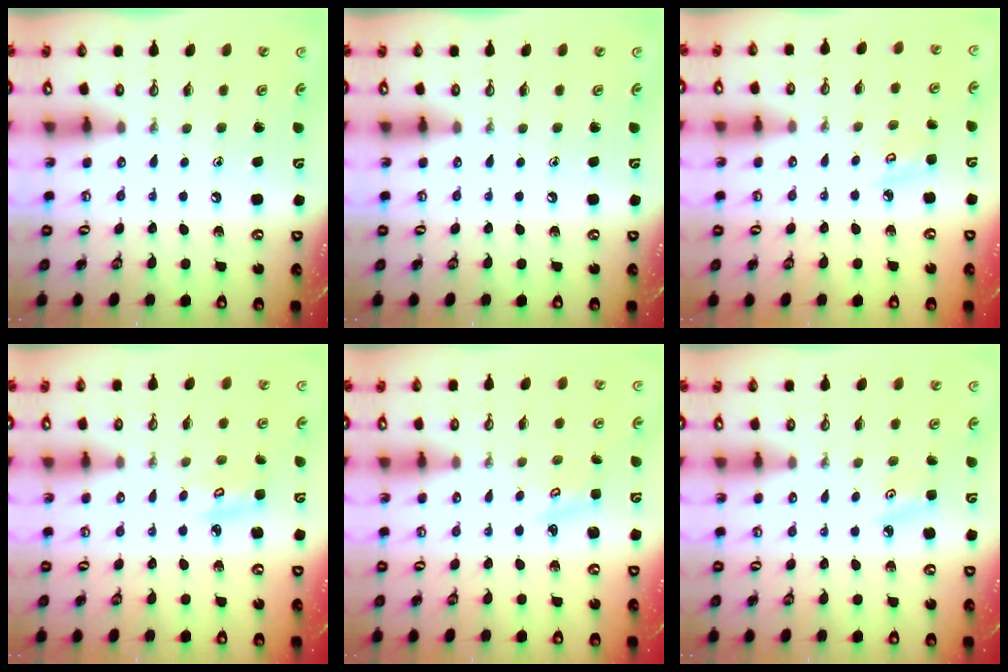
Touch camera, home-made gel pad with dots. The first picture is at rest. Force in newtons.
{"total": 0.0}
{"total": 4.4, "press": 4.4, "slide": 0.4}
{"total": 2.9, "press": 2.9, "slide": 0.1}
{"total": 2.8, "press": 2.8, "slide": 0.3}
{"total": 3.0, "press": 3.0, "slide": 0.4}